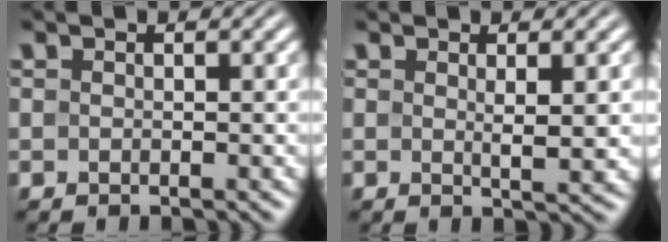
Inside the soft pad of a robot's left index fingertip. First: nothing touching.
{"total": 2.4, "force": [0.6, 0.4, 2.3], "torque": [-0.034, -0.003, 0.009]}